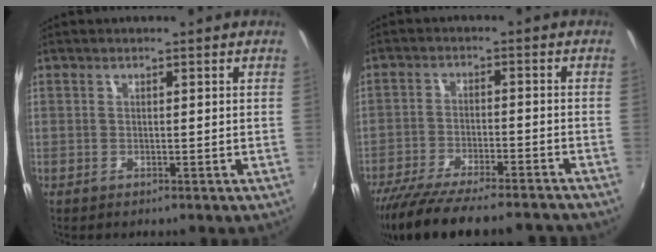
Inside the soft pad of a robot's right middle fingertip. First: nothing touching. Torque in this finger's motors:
{"motor_torque": [1.08, -1.05, 0.35, 0.16]}